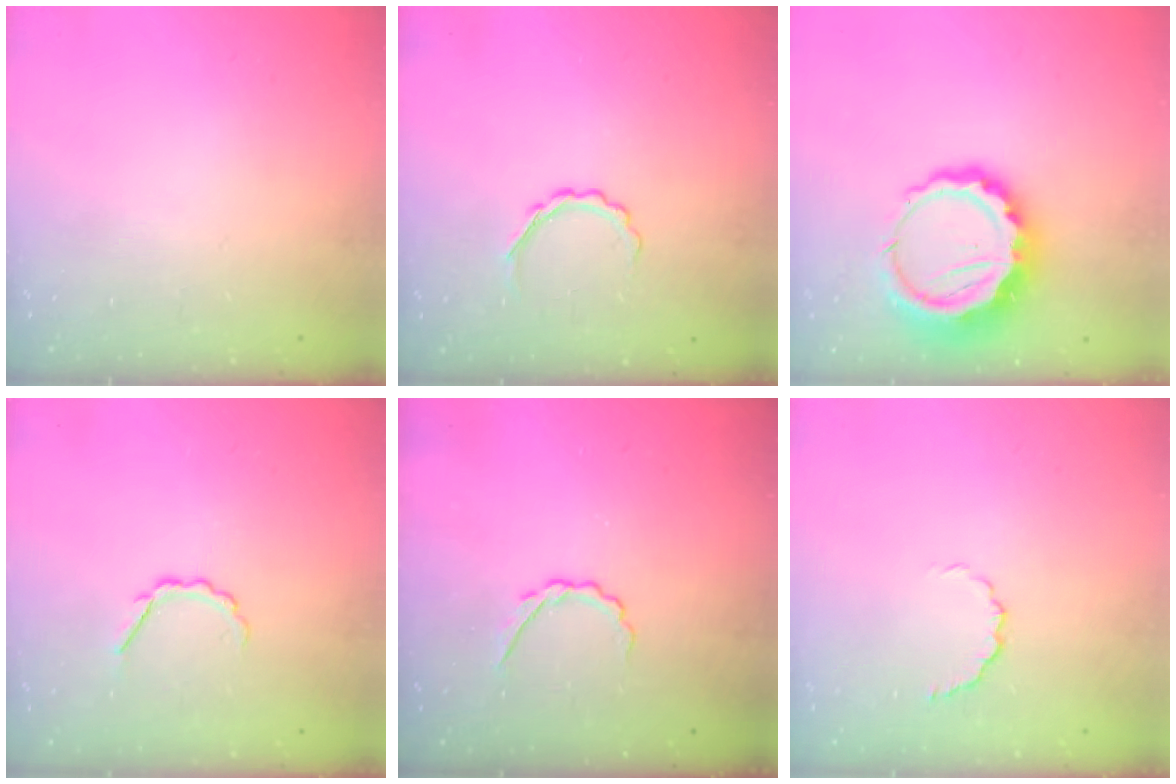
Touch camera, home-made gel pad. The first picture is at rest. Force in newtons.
{"total": 3.7, "press": 3.5, "slide": 1.1}
{"total": 12.0, "press": 11.7, "slide": 2.7}
{"total": 3.6, "press": 3.4, "slide": 1.0}
{"total": 2.6, "press": 2.5, "slide": 0.8}
{"total": 4.2, "press": 4.1, "slide": 1.2}